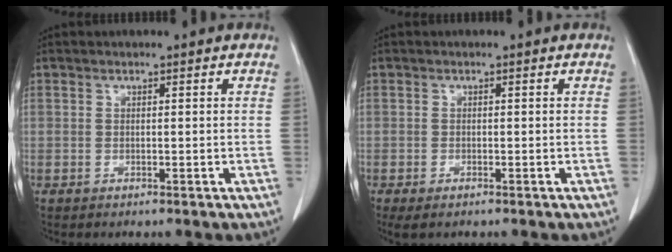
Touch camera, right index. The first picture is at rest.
{"total": 2.4, "force": [-1.6, 0.9, 1.5], "torque": [-0.029, -0.007, -0.022]}